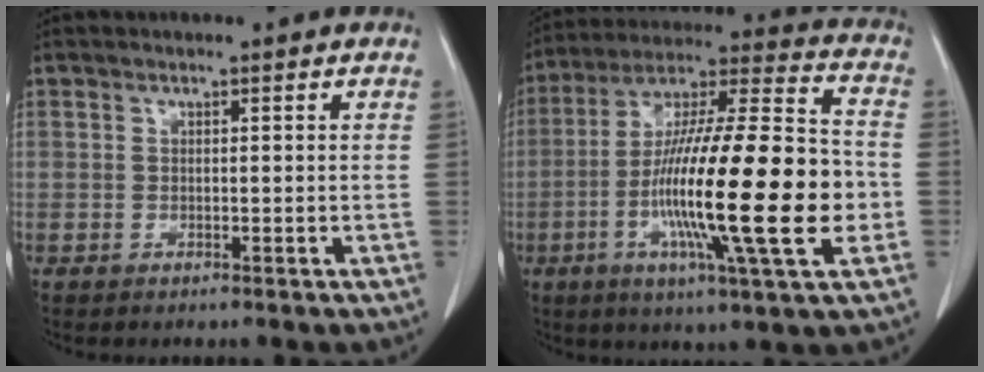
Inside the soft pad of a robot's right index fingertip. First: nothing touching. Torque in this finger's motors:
{"motor_torque": [1.53, -0.60, 1.05, 0.21]}